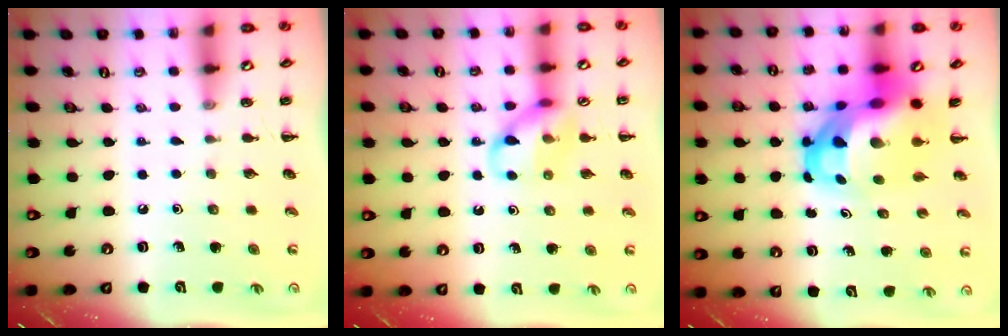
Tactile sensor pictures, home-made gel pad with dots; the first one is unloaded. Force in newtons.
{"total": 12.2, "press": 12.0, "slide": 1.6}
{"total": 13.4, "press": 12.9, "slide": 3.4}